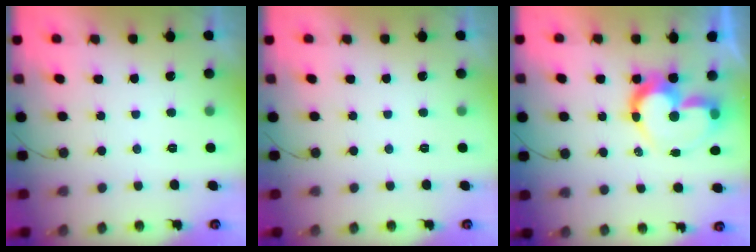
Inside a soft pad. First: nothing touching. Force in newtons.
{"total": 0.0}
{"total": 13.1, "press": 13.0, "slide": 1.5}